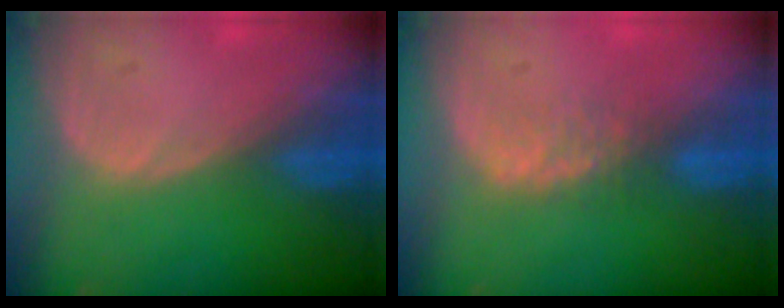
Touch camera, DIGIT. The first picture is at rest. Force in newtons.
{"total": 2.7, "press": 2.7, "slide": 0.6}